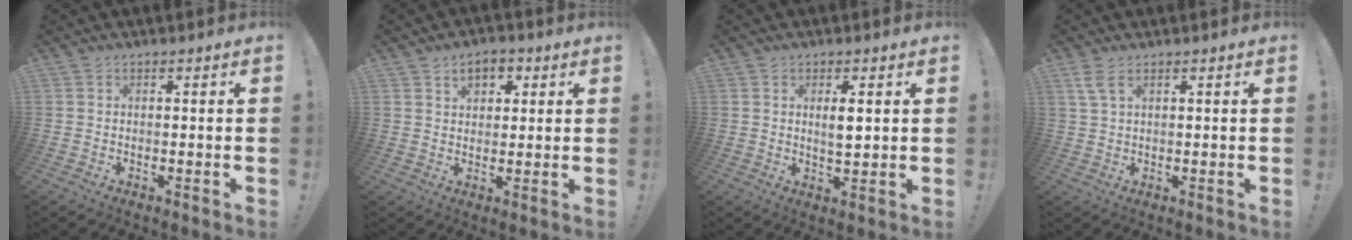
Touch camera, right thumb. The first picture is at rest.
{"total": 5.9, "force": [2.6, 4.1, 3.3], "torque": [-0.034, -0.005, 0.044]}
{"total": 4.0, "force": [1.1, 1.2, 3.6], "torque": [-0.052, -0.011, 0.014]}
{"total": 3.7, "force": [2.1, 1.1, 2.9], "torque": [-0.062, -0.001, 0.039]}